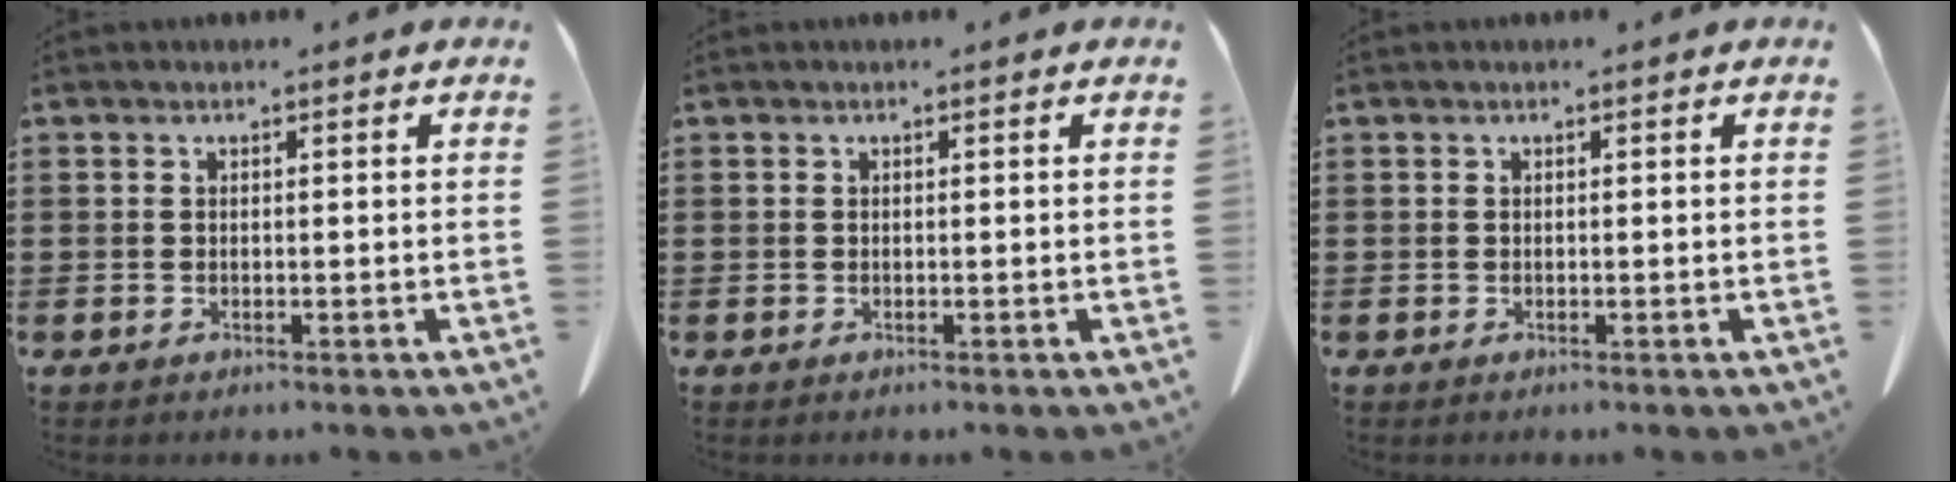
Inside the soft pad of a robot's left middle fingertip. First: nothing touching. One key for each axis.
{"total": 0.0}
{"total": 0.0}